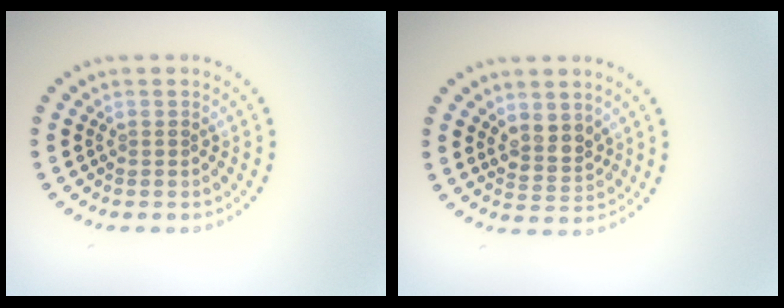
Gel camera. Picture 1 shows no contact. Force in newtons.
{"total": 2.5, "press": 2.2, "slide": 1.1}